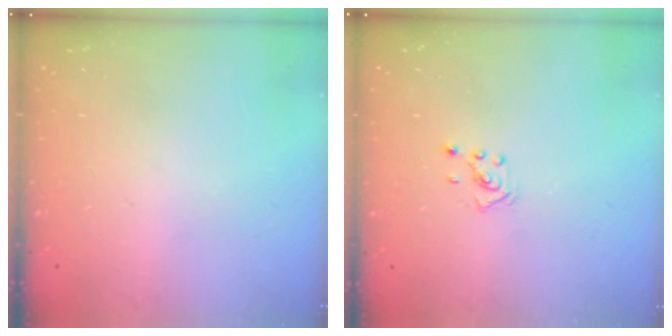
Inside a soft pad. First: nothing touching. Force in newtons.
{"total": 2.0, "press": 2.0, "slide": 0.6}